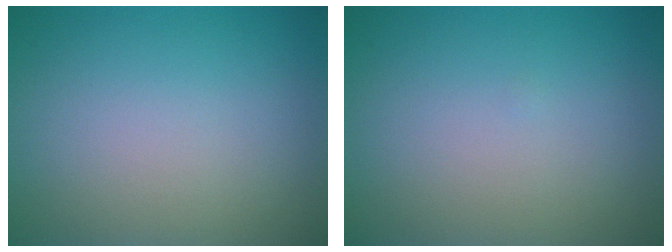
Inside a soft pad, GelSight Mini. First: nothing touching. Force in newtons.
{"total": 0.0}